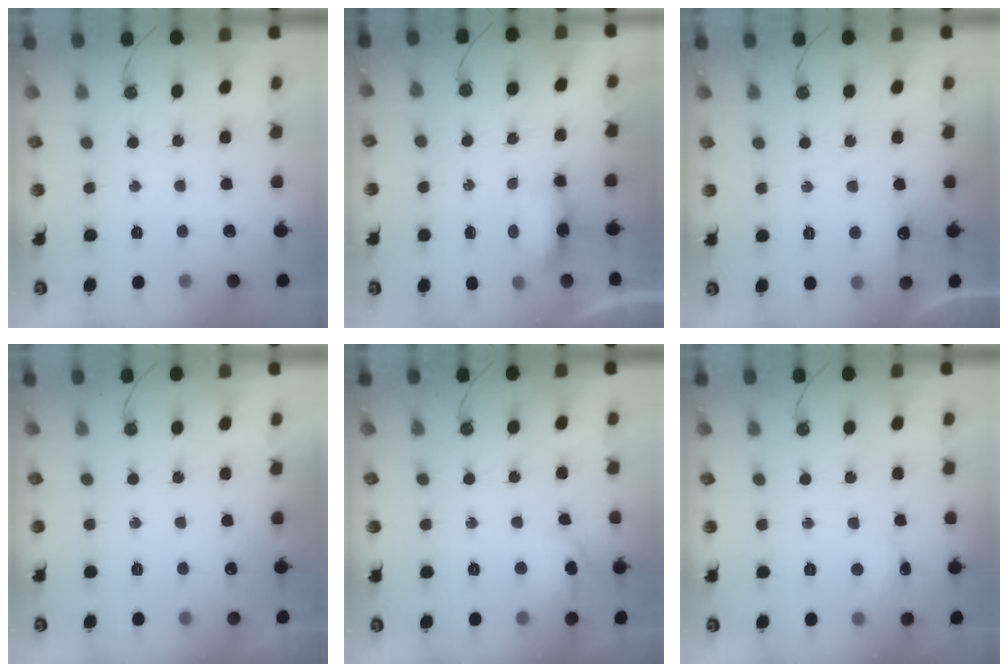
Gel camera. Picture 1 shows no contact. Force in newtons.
{"total": 5.4, "press": 5.2, "slide": 1.4}
{"total": 4.9, "press": 4.8, "slide": 1.0}
{"total": 12.4, "press": 2.6, "slide": 12.1}
{"total": 7.3, "press": 7.2, "slide": 1.3}
{"total": 2.7, "press": 2.6, "slide": 0.5}